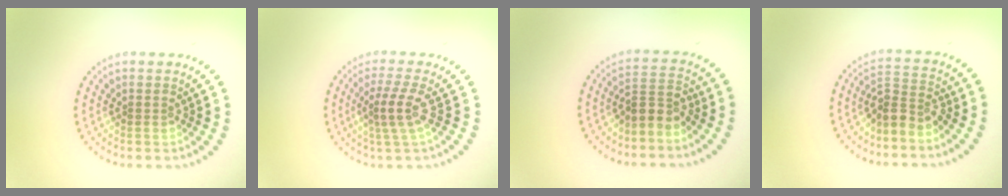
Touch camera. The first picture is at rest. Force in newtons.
{"total": 2.8, "press": 2.1, "slide": 1.8}
{"total": 2.6, "press": 1.9, "slide": 1.8}
{"total": 2.7, "press": 1.9, "slide": 1.9}